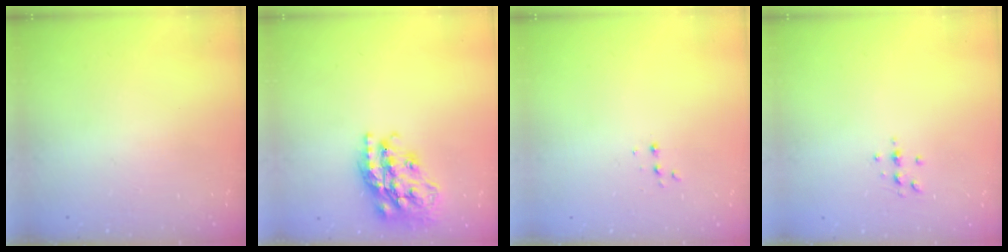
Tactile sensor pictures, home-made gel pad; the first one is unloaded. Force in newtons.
{"total": 22.6, "press": 22.5, "slide": 1.7}
{"total": 4.1, "press": 4.0, "slide": 0.8}
{"total": 3.5, "press": 3.4, "slide": 0.3}